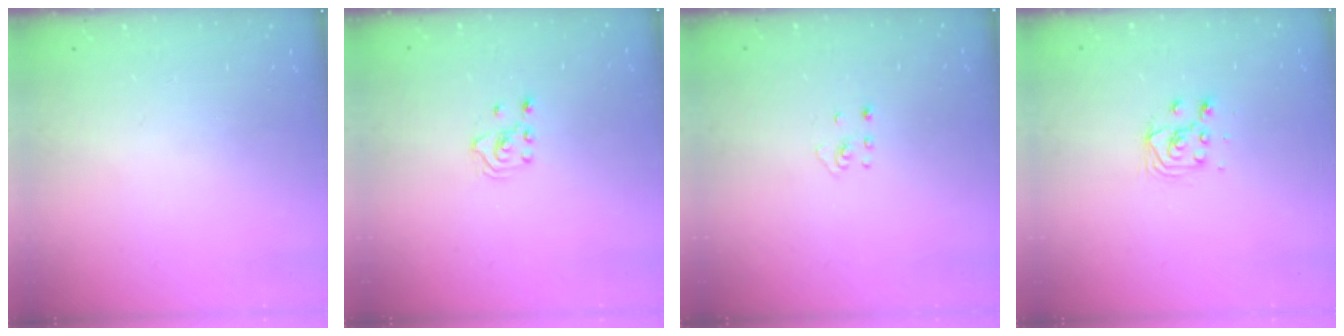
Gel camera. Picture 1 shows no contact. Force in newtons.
{"total": 2.1, "press": 2.1, "slide": 0.1}
{"total": 2.5, "press": 2.4, "slide": 0.5}
{"total": 3.7, "press": 3.7, "slide": 0.3}